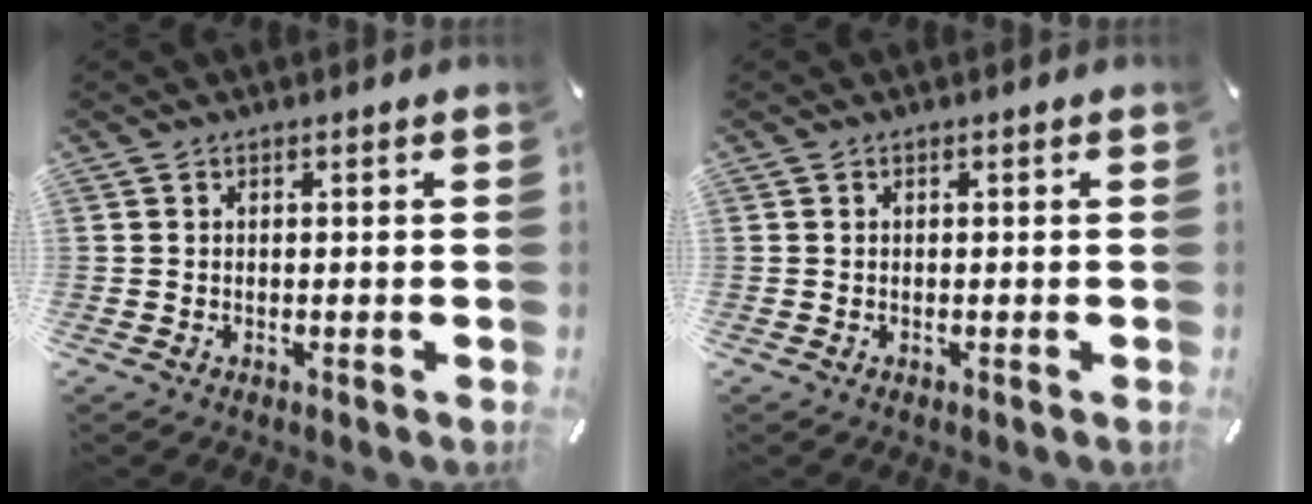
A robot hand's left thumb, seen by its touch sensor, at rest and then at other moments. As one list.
[{"total": 0.0}]